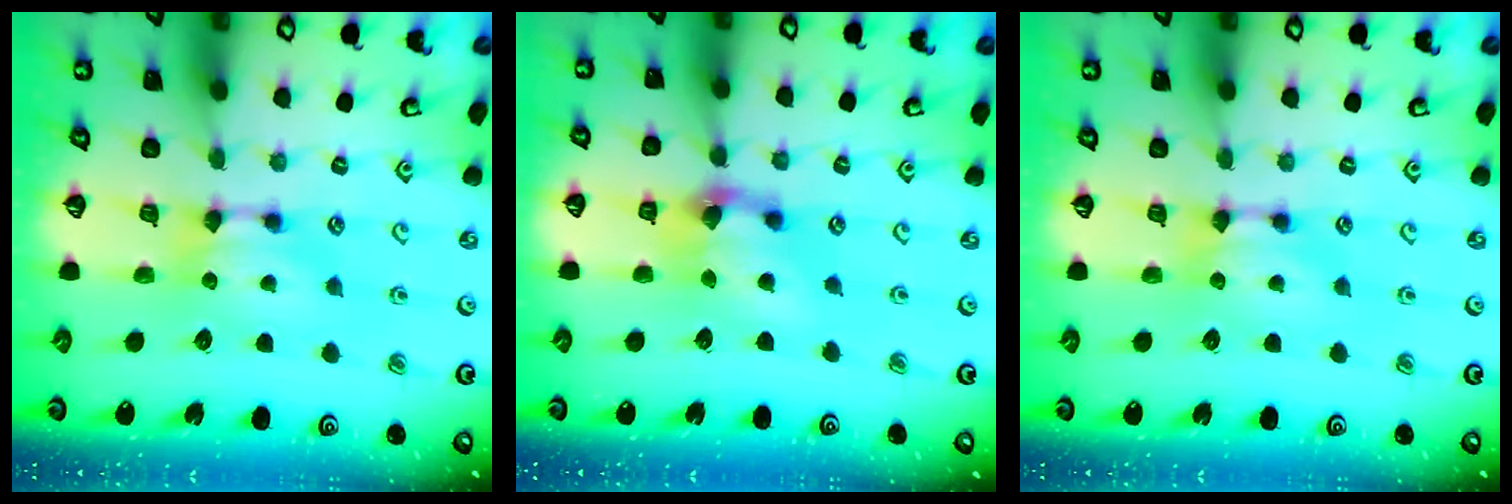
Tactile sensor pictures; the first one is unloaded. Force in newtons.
{"total": 4.3, "press": 3.9, "slide": 1.8}
{"total": 0.0}